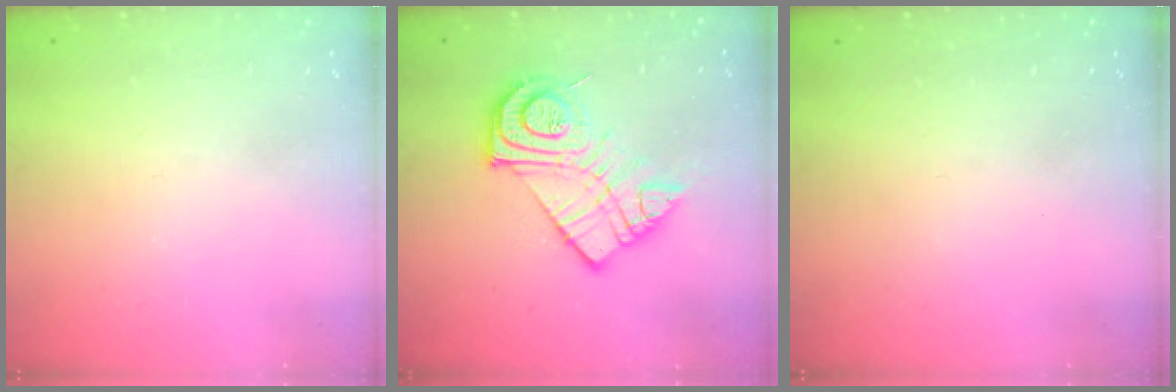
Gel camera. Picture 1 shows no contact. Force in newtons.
{"total": 16.7, "press": 16.7, "slide": 0.7}
{"total": 0.0}